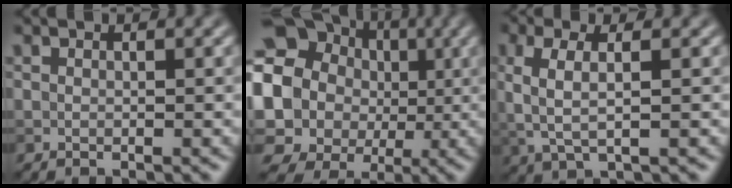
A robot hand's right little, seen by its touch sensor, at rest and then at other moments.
{"total": 15.8, "force": [2.3, 14.5, 6.0], "torque": [-0.139, 0.014, 0.018]}
{"total": 3.4, "force": [0.4, 1.1, 3.2], "torque": [-0.070, 0.001, 0.009]}